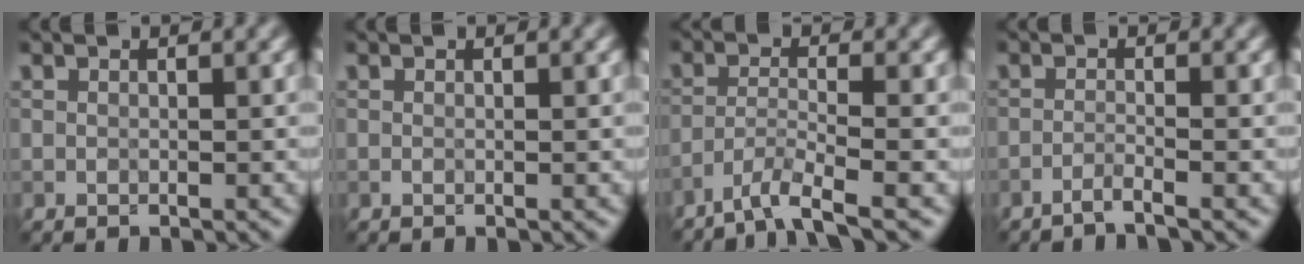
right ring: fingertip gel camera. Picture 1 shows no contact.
{"total": 0.0}
{"total": 3.7, "force": [-2.9, 0.3, 2.3], "torque": [-0.043, 0.000, -0.067]}
{"total": 1.4, "force": [-1.1, 0.0, 0.9], "torque": [-0.012, 0.002, -0.032]}